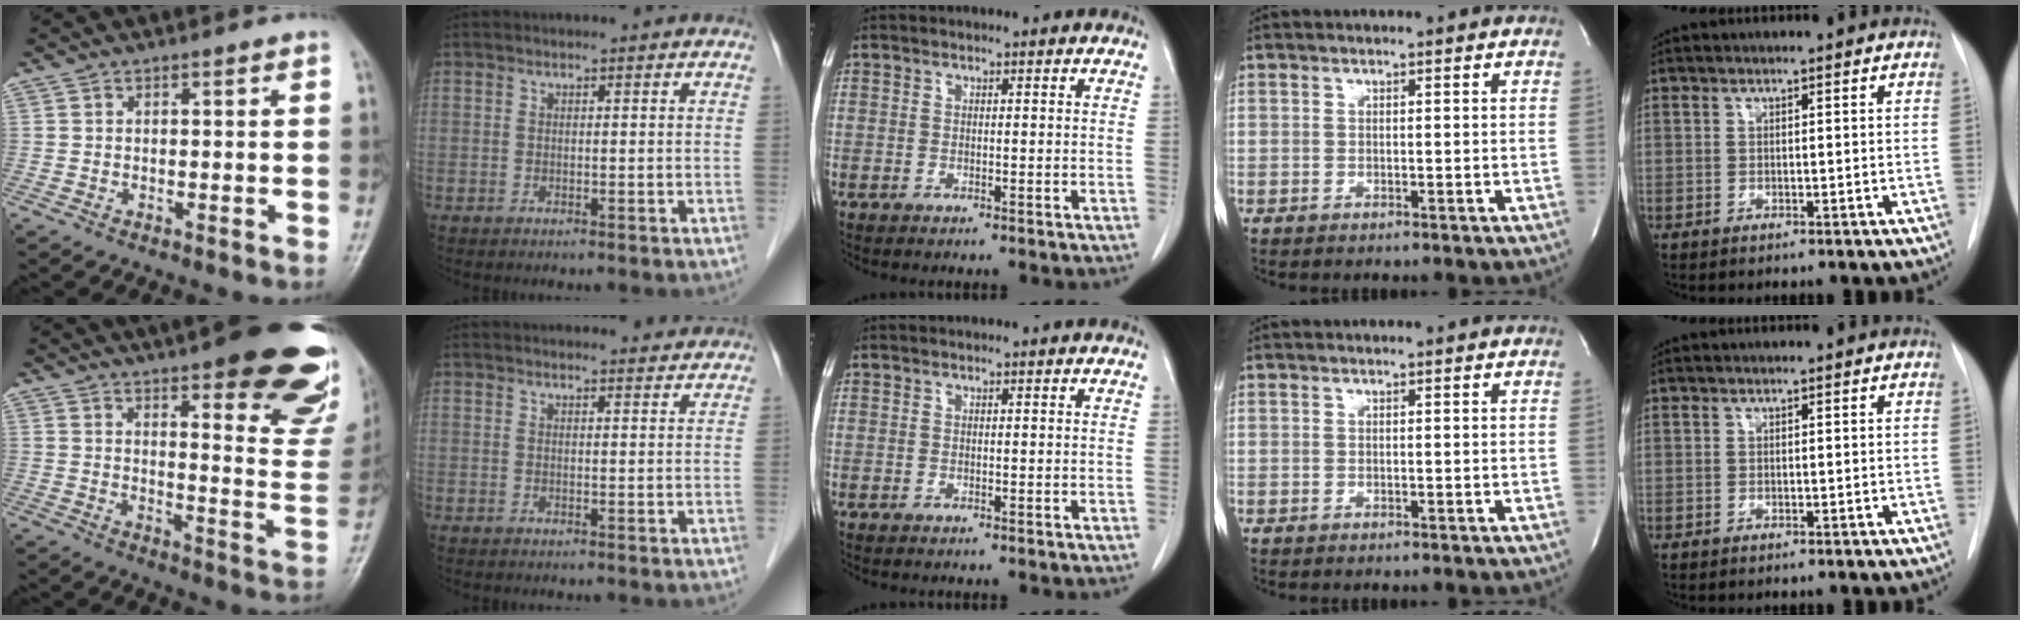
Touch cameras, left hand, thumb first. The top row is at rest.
{"thumb": {"total": 27.9, "force": [18.7, 7.4, 19.4], "torque": [-0.191, -0.085, 0.227]}, "index": {"total": 6.6, "force": [6.3, 1.0, 1.3], "torque": [-0.008, 0.016, 0.065]}}